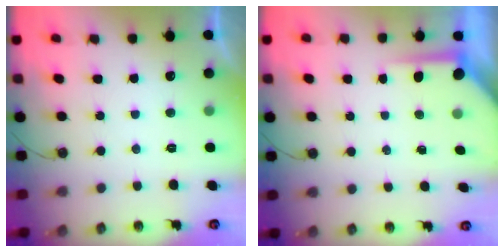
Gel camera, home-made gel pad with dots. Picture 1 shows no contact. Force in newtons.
{"total": 5.1, "press": 5.1, "slide": 0.5}